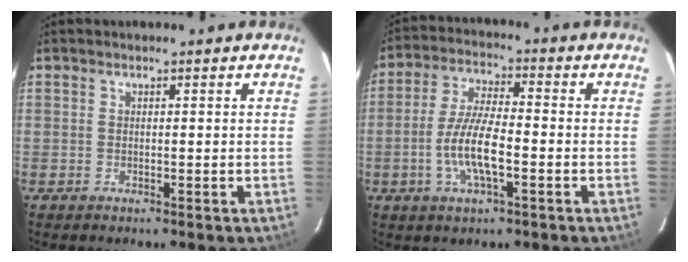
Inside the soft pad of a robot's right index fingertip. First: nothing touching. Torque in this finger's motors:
{"motor_torque": [1.63, -0.46, 0.82, 0.20]}